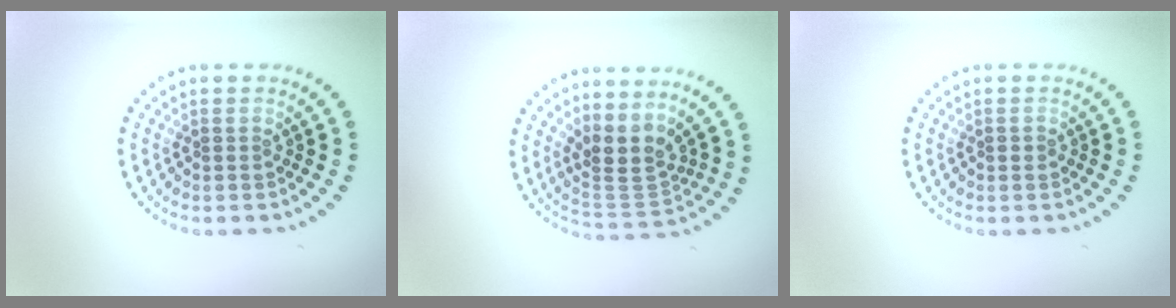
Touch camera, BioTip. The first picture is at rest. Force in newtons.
{"total": 3.5, "press": 2.6, "slide": 2.4}
{"total": 0.7, "press": 0.7, "slide": 0.1}